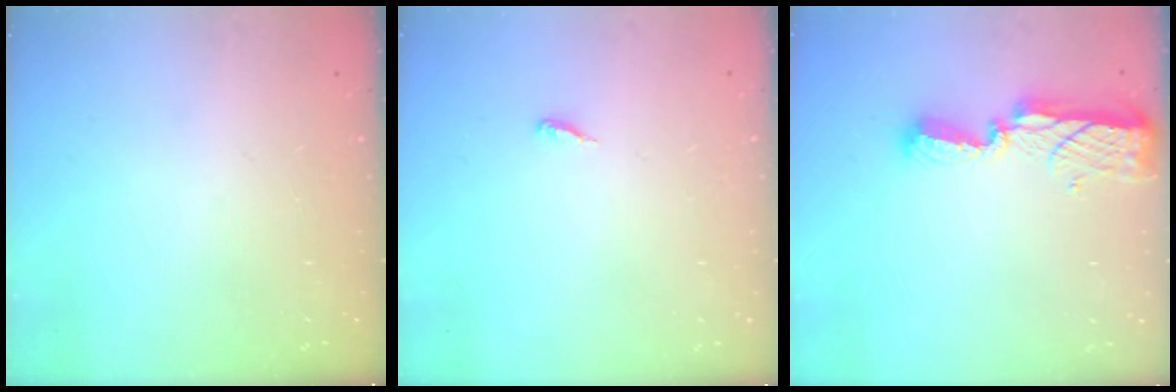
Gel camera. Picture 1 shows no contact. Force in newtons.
{"total": 3.2, "press": 3.2, "slide": 0.2}
{"total": 8.3, "press": 8.3, "slide": 0.8}